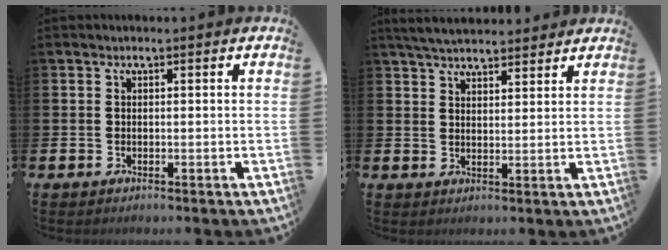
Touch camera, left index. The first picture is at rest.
{"total": 4.5, "force": [4.3, 0.9, 0.8], "torque": [-0.027, -0.016, 0.079]}